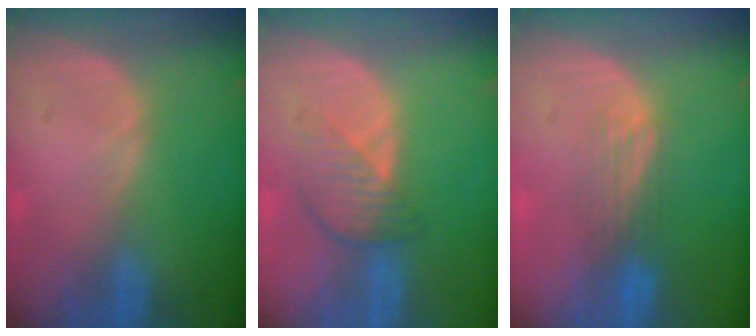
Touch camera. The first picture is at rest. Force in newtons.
{"total": 4.5, "press": 4.1, "slide": 2.0}
{"total": 4.1, "press": 3.4, "slide": 2.3}